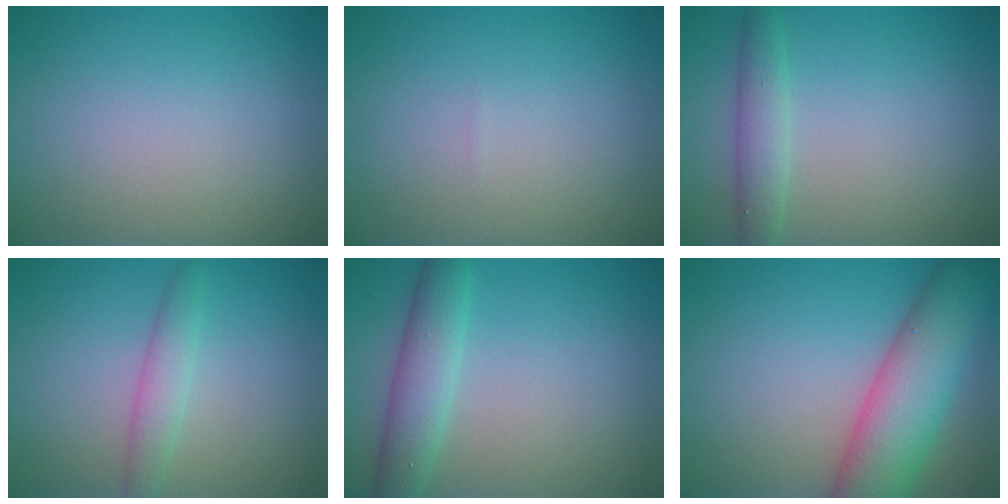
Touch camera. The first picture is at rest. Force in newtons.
{"total": 0.0}
{"total": 2.6, "press": 2.6, "slide": 0.0}
{"total": 2.2, "press": 2.2, "slide": 0.2}
{"total": 3.9, "press": 3.9, "slide": 0.2}
{"total": 9.0, "press": 9.0, "slide": 0.3}